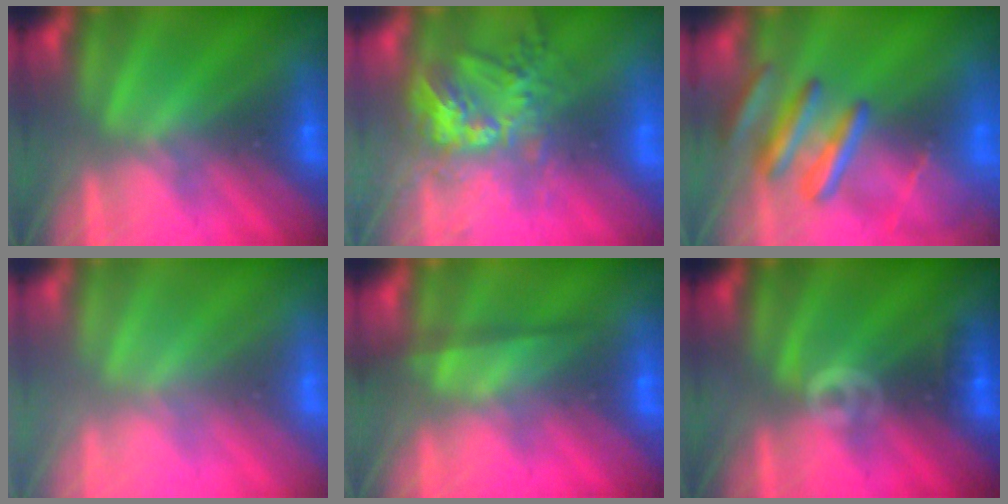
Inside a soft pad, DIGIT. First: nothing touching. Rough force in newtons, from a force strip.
{"total": 8.0}
{"total": 8.6}
{"total": 2.9}
{"total": 6.9}
{"total": 3.3}